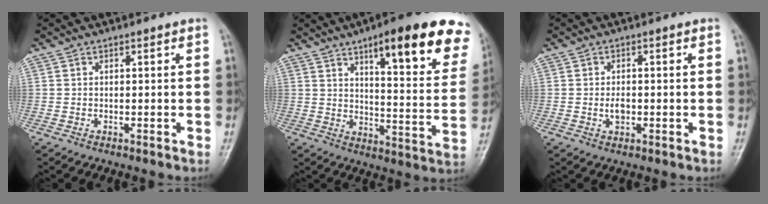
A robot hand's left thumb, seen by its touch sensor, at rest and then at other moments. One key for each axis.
{"total": 22.4, "fx": 12.7, "fy": 5.9, "fz": 17.5, "tx": -0.196, "ty": -0.044, "tz": 0.169}
{"total": 2.5, "fx": -0.4, "fy": 1.7, "fz": 1.9, "tx": -0.029, "ty": 0.002, "tz": -0.008}